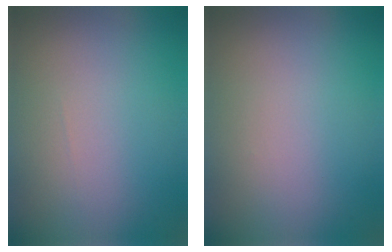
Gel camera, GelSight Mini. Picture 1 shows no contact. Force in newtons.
{"total": 0.0}